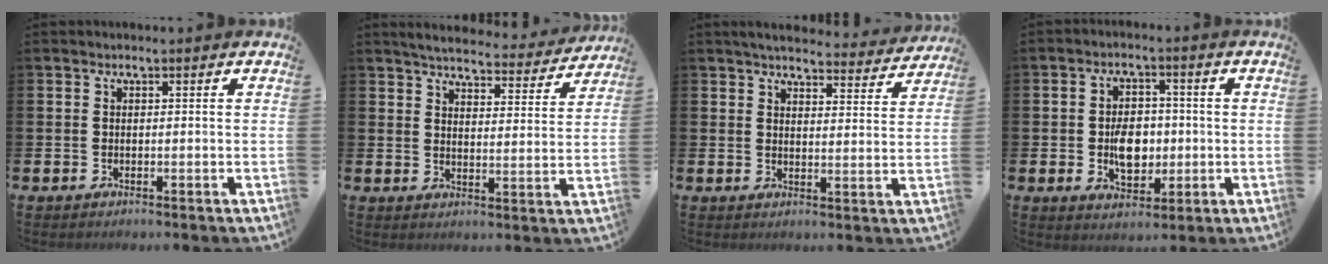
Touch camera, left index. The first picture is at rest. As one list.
[{"total": 4.7, "force": [4.5, 0.6, 1.1], "torque": [-0.032, -0.034, 0.074]}, {"total": 4.5, "force": [4.4, 0.7, 1.0], "torque": [-0.019, -0.035, 0.071]}, {"total": 5.8, "force": [-0.5, 3.9, 4.3], "torque": [-0.061, 0.004, -0.014]}]